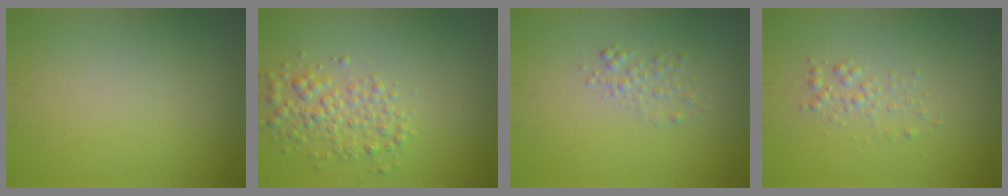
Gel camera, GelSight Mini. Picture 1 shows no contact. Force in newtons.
{"total": 3.0, "press": 3.0, "slide": 0.1}
{"total": 1.4, "press": 1.4, "slide": 0.1}
{"total": 1.3, "press": 1.3, "slide": 0.1}